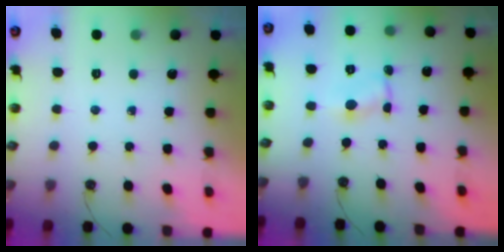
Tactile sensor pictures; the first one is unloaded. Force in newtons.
{"total": 0.7, "press": 0.6, "slide": 0.1}